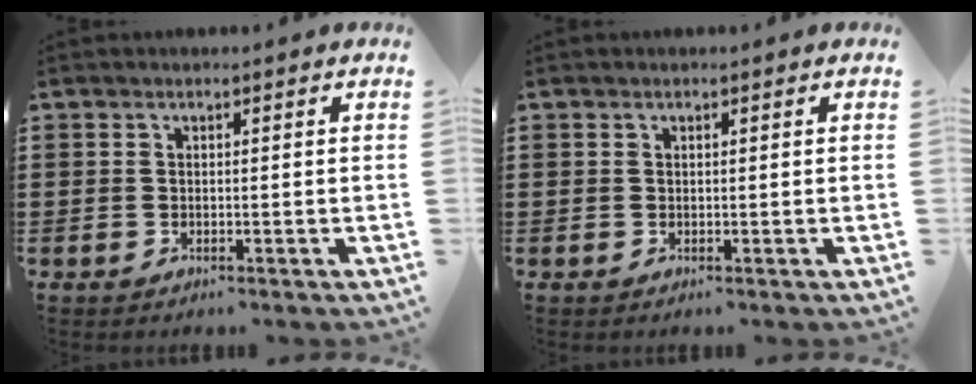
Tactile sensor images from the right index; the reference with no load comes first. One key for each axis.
{"total": 0.0}